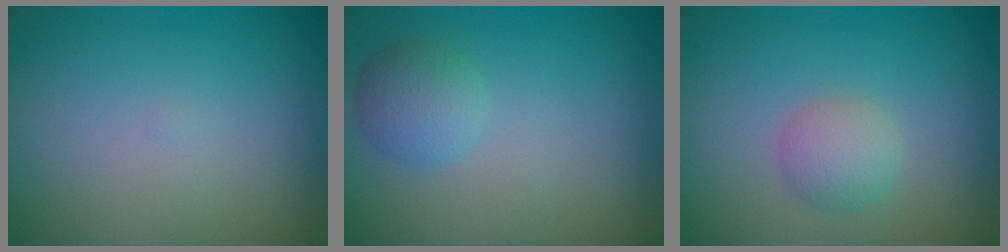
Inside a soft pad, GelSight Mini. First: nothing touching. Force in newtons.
{"total": 2.2, "press": 2.2, "slide": 0.1}
{"total": 1.9, "press": 1.9, "slide": 0.0}